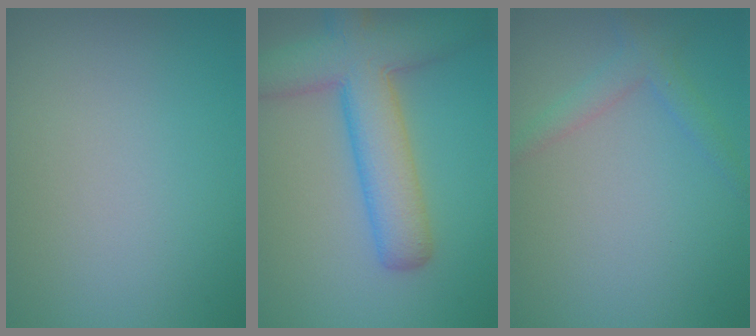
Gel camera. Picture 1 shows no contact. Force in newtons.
{"total": 7.9, "press": 7.9, "slide": 0.3}
{"total": 2.0, "press": 2.0, "slide": 0.1}